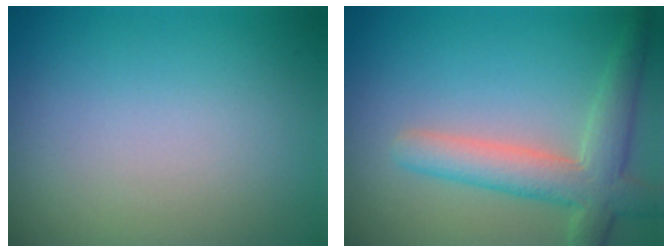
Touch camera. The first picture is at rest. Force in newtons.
{"total": 5.1, "press": 5.0, "slide": 0.5}